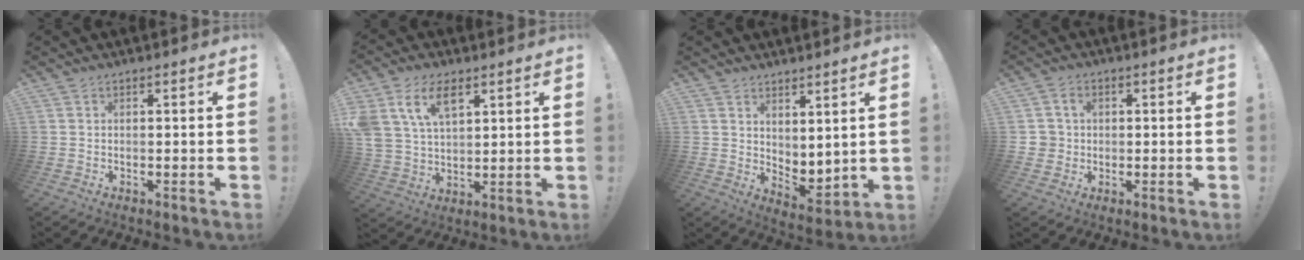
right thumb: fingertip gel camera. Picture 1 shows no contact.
{"total": 12.2, "force": [6.4, 7.2, 7.5], "torque": [-0.152, -0.017, 0.120]}
{"total": 4.7, "force": [3.3, 2.6, 2.2], "torque": [-0.018, -0.040, 0.064]}
{"total": 4.1, "force": [0.5, 3.9, 1.2], "torque": [-0.024, 0.000, 0.008]}